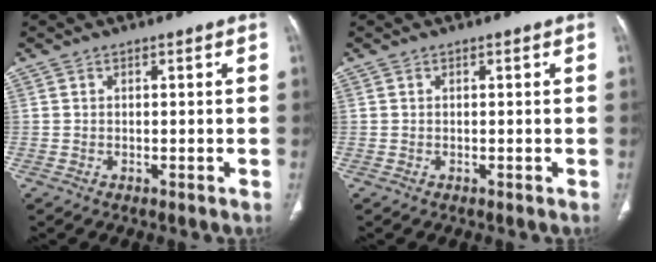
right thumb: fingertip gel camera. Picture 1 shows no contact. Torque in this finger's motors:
{"motor_torque": [0.00, 0.00, -0.14, 0.14, 0.00]}